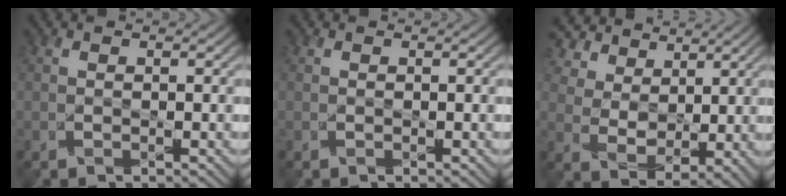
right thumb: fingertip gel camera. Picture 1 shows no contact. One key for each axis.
{"total": 0.0}
{"total": 7.9, "fx": 4.8, "fy": 5.0, "fz": 3.8, "tx": -0.097, "ty": 0.005, "tz": 0.096}